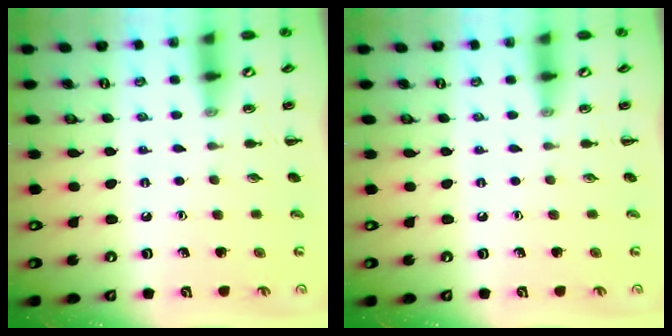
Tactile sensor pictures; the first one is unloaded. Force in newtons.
{"total": 0.0}